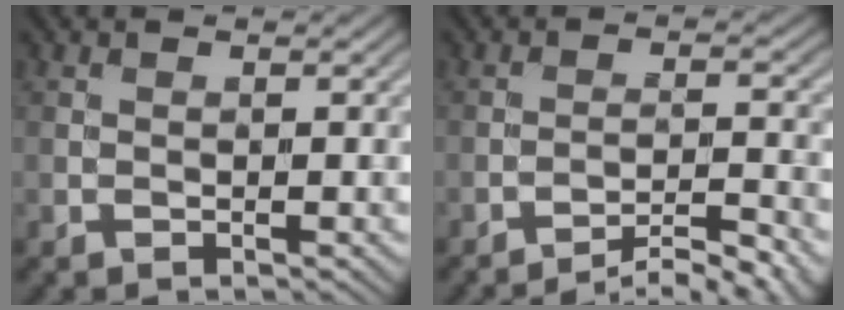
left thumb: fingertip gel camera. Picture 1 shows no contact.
{"total": 6.6, "force": [-5.6, 1.1, 3.5], "torque": [-0.057, 0.008, -0.078]}